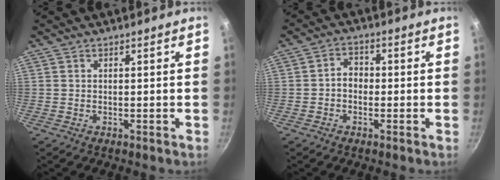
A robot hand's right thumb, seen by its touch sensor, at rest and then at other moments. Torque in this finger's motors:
{"motor_torque": [-0.10, -0.10, 0.01, 0.00, 0.07]}